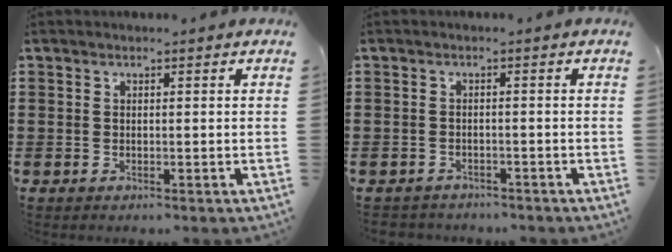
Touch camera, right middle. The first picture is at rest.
{"total": 1.6, "force": [-1.5, 0.3, -0.2], "torque": [-0.002, 0.001, -0.036]}